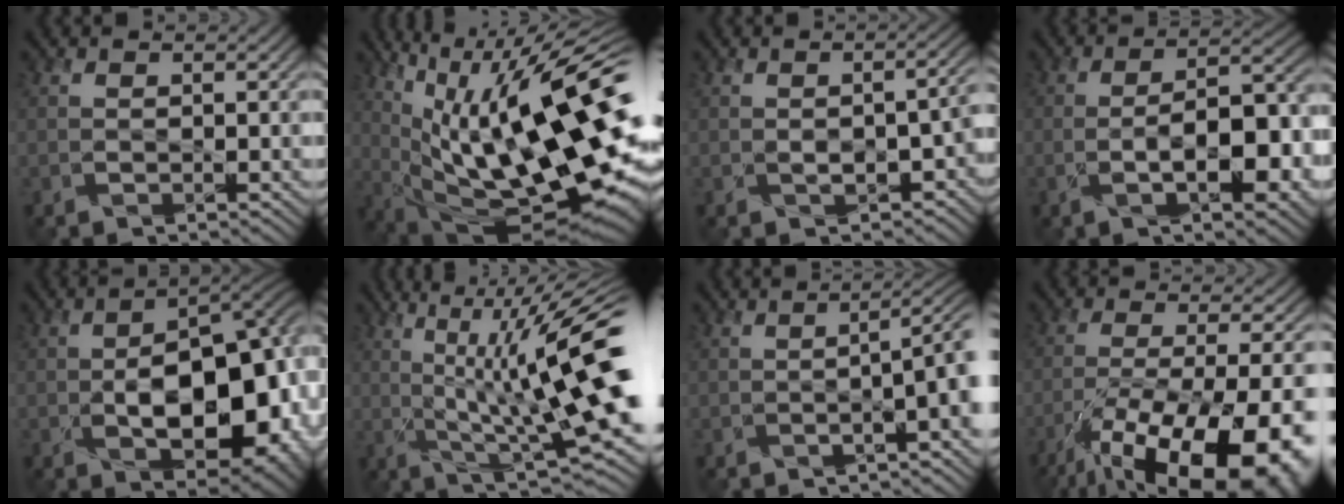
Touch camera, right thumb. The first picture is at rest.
{"total": 21.5, "force": [4.0, 7.5, 19.8], "torque": [-0.319, 0.020, 0.072]}
{"total": 5.9, "force": [-1.7, 3.2, 4.7], "torque": [-0.058, -0.007, -0.019]}
{"total": 9.6, "force": [-3.0, 3.1, 8.6], "torque": [-0.137, 0.004, -0.049]}
{"total": 13.8, "force": [-2.5, 7.3, 11.4], "torque": [-0.158, -0.019, -0.024]}
{"total": 17.3, "force": [2.3, 4.0, 16.7], "torque": [-0.270, 0.024, 0.056]}
{"total": 6.0, "force": [-0.8, 1.5, 5.8], "torque": [-0.069, 0.005, -0.017]}
{"total": 19.2, "force": [-11.8, 5.9, 14.0], "torque": [-0.238, -0.052, -0.174]}